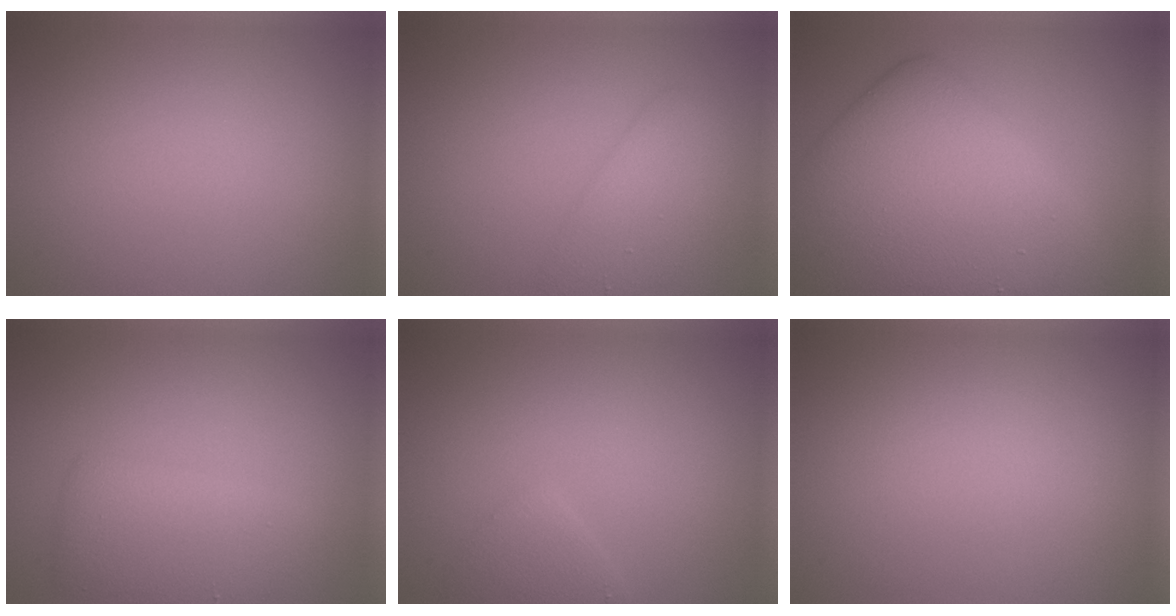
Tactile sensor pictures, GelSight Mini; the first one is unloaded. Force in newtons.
{"total": 2.7, "press": 2.7, "slide": 0.1}
{"total": 11.6, "press": 11.6, "slide": 0.3}
{"total": 4.3, "press": 4.3, "slide": 0.3}
{"total": 1.7, "press": 1.7, "slide": 0.1}
{"total": 0.0}